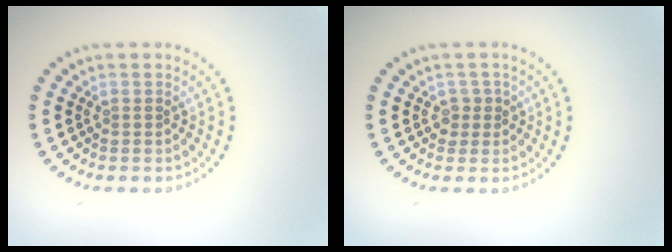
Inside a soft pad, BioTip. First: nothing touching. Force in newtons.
{"total": 1.4, "press": 1.1, "slide": 0.9}